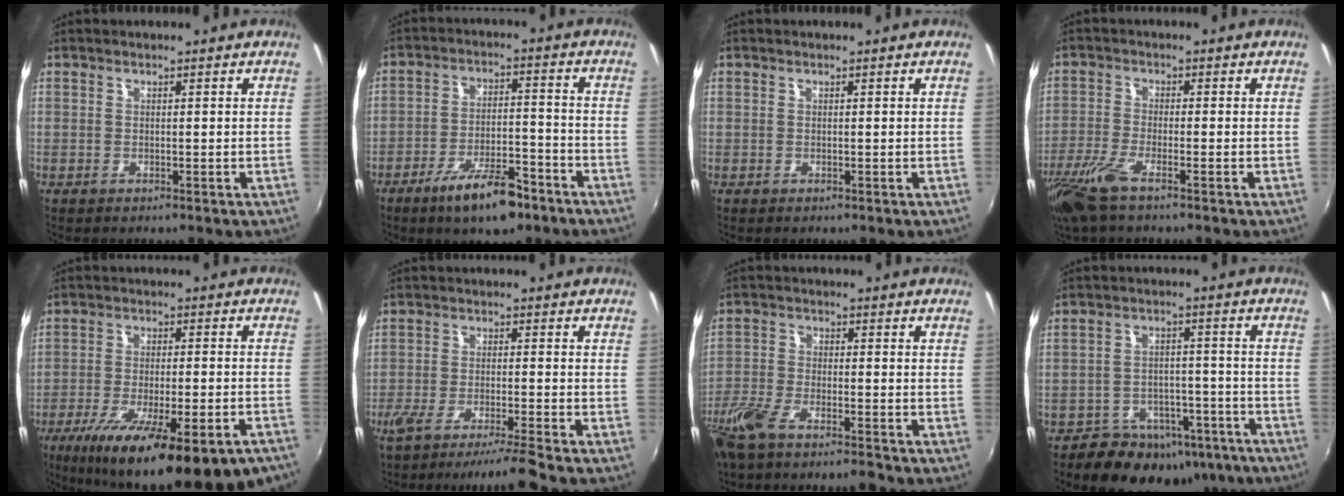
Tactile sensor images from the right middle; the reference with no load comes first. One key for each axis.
{"total": 11.3, "fx": -7.8, "fy": 3.4, "fz": 7.5, "tx": -0.145, "ty": -0.002, "tz": -0.121}
{"total": 0.0}
{"total": 7.8, "fx": -5.4, "fy": 1.3, "fz": 5.5, "tx": -0.136, "ty": -0.024, "tz": -0.109}
{"total": 24.3, "fx": -16.2, "fy": 5.5, "fz": 17.2, "tx": -0.289, "ty": -0.065, "tz": -0.234}
{"total": 8.1, "fx": -7.1, "fy": -1.2, "fz": 3.9, "tx": -0.077, "ty": -0.014, "tz": -0.119}
{"total": 9.1, "fx": -7.5, "fy": 1.6, "fz": 4.9, "tx": -0.123, "ty": -0.023, "tz": -0.145}
{"total": 15.9, "fx": -11.5, "fy": 9.1, "fz": 6.1, "tx": -0.122, "ty": 0.022, "tz": -0.138}